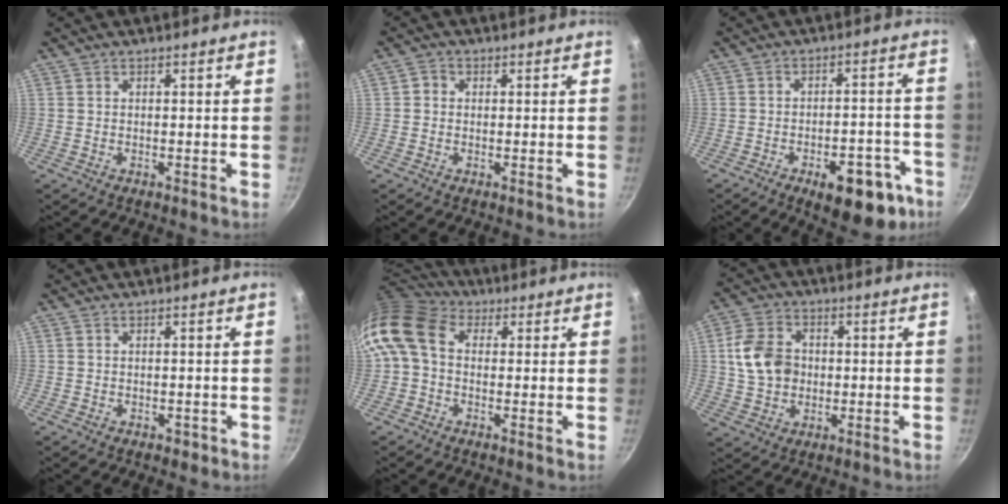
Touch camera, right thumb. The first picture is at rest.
{"total": 1.9, "force": [-0.1, 1.7, 0.9], "torque": [-0.015, 0.007, -0.006]}
{"total": 14.0, "force": [-7.4, 6.6, 9.9], "torque": [-0.082, 0.049, -0.088]}
{"total": 1.6, "force": [-0.8, 1.1, 0.8], "torque": [-0.007, 0.009, -0.006]}
{"total": 10.5, "force": [1.1, 7.9, 6.8], "torque": [-0.132, 0.023, 0.001]}
{"total": 9.8, "force": [0.5, 7.8, 6.0], "torque": [-0.092, 0.011, 0.003]}